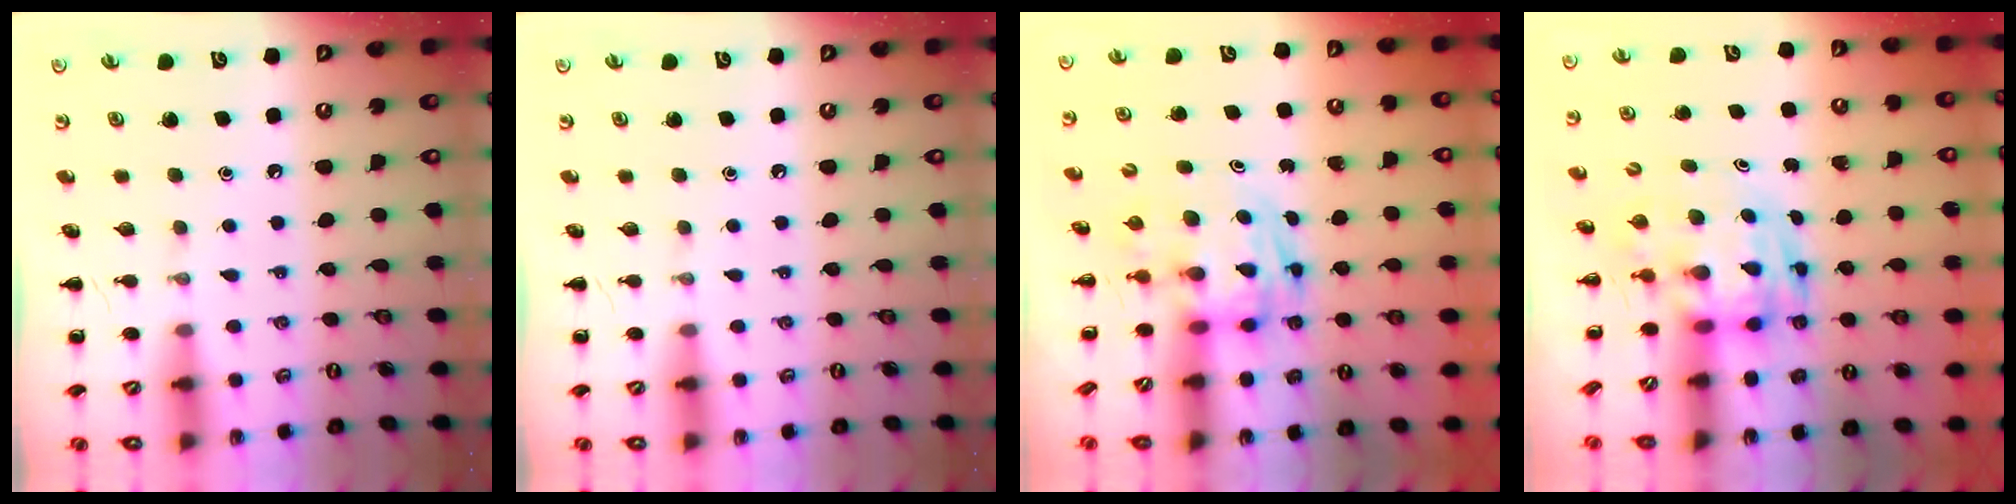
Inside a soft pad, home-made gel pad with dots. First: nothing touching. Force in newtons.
{"total": 0.0}
{"total": 2.7, "press": 2.7, "slide": 0.5}
{"total": 3.5, "press": 3.4, "slide": 0.7}